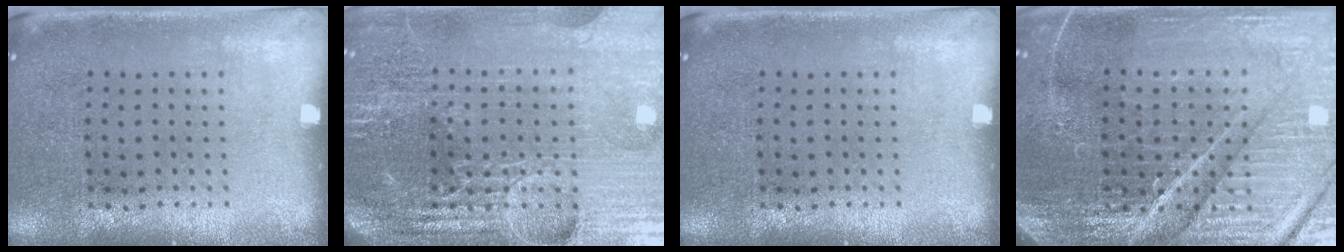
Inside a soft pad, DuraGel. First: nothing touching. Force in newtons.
{"total": 6.0, "press": 5.4, "slide": 2.6}
{"total": 0.0}
{"total": 6.1, "press": 5.5, "slide": 2.6}